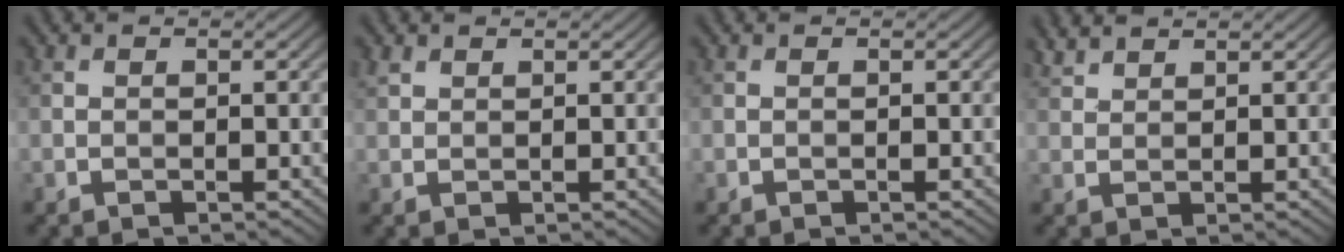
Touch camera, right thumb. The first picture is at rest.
{"total": 1.3, "force": [0.9, 0.7, 0.5], "torque": [-0.014, 0.003, 0.022]}
{"total": 0.0}
{"total": 2.1, "force": [2.0, 0.5, 0.6], "torque": [-0.018, 0.005, 0.046]}